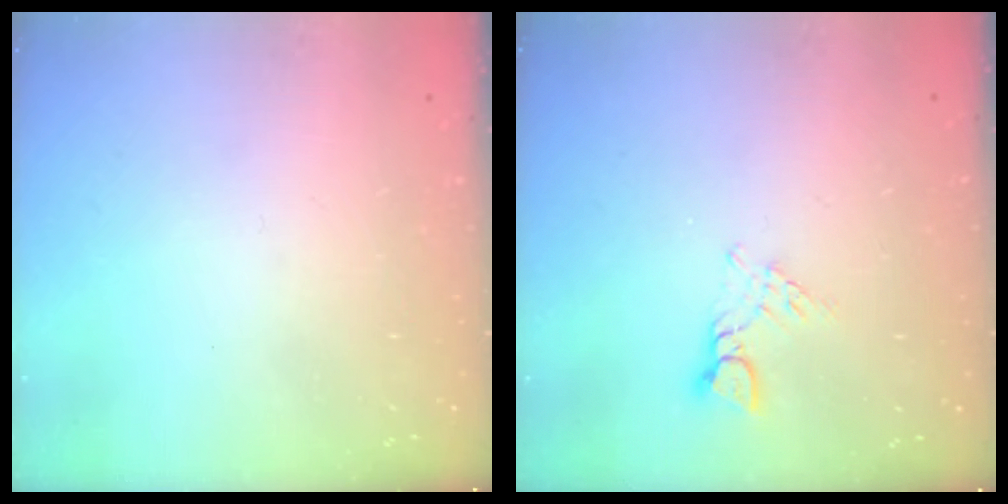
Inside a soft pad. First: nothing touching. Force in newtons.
{"total": 2.8, "press": 2.8, "slide": 0.3}